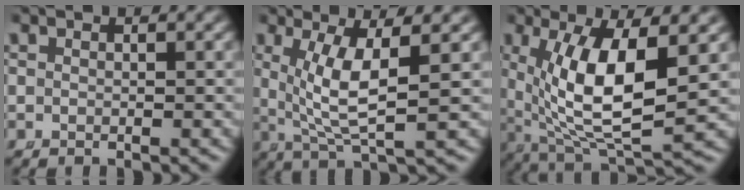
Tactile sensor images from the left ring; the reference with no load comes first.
{"total": 5.8, "force": [1.1, 1.8, 5.5], "torque": [-0.105, -0.011, 0.031]}
{"total": 10.1, "force": [0.6, 4.8, 8.9], "torque": [-0.175, -0.033, 0.037]}